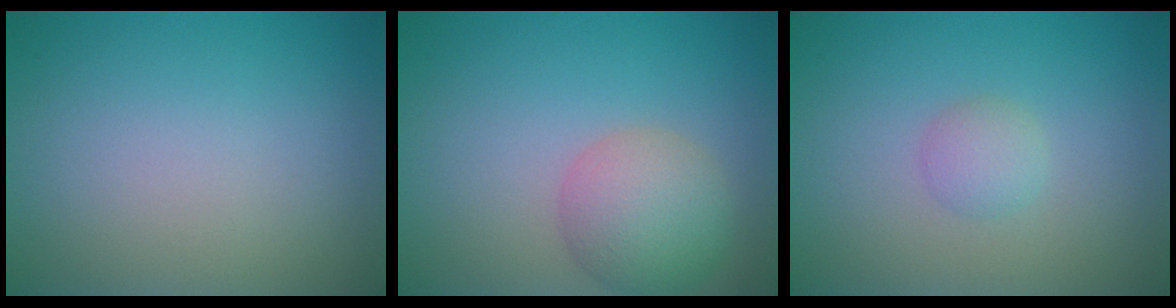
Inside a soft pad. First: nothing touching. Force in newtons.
{"total": 4.5, "press": 4.5, "slide": 0.2}
{"total": 1.4, "press": 1.4, "slide": 0.0}